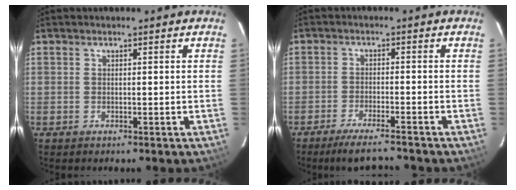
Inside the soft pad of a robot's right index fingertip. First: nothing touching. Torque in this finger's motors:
{"motor_torque": [0.43, -0.27, 0.13, 0.00]}